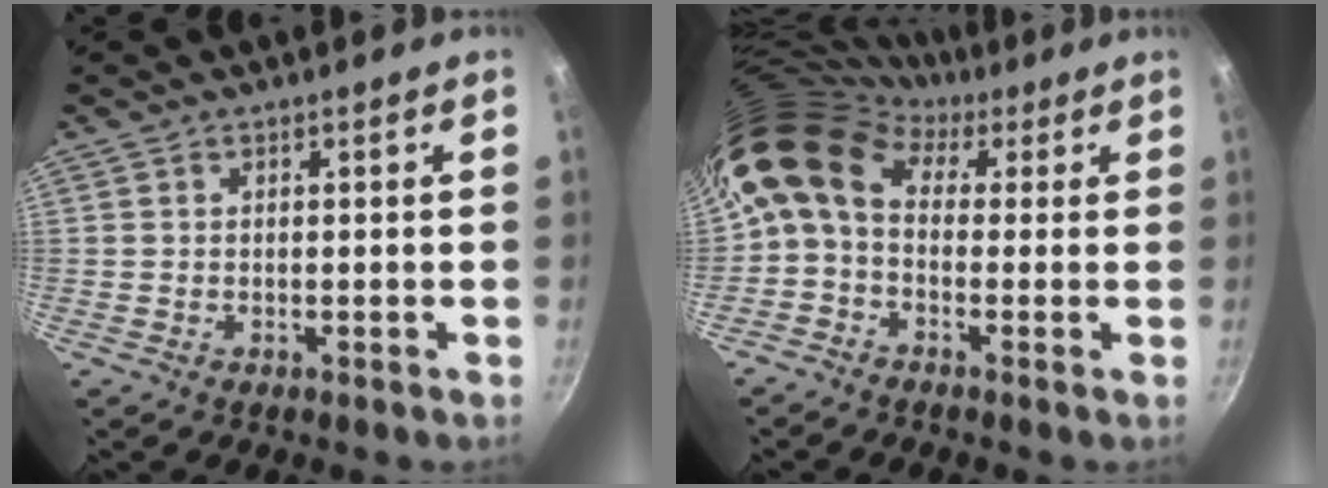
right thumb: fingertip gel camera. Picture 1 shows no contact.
{"total": 12.6, "force": [2.6, 9.2, 8.2], "torque": [-0.156, 0.030, 0.021]}